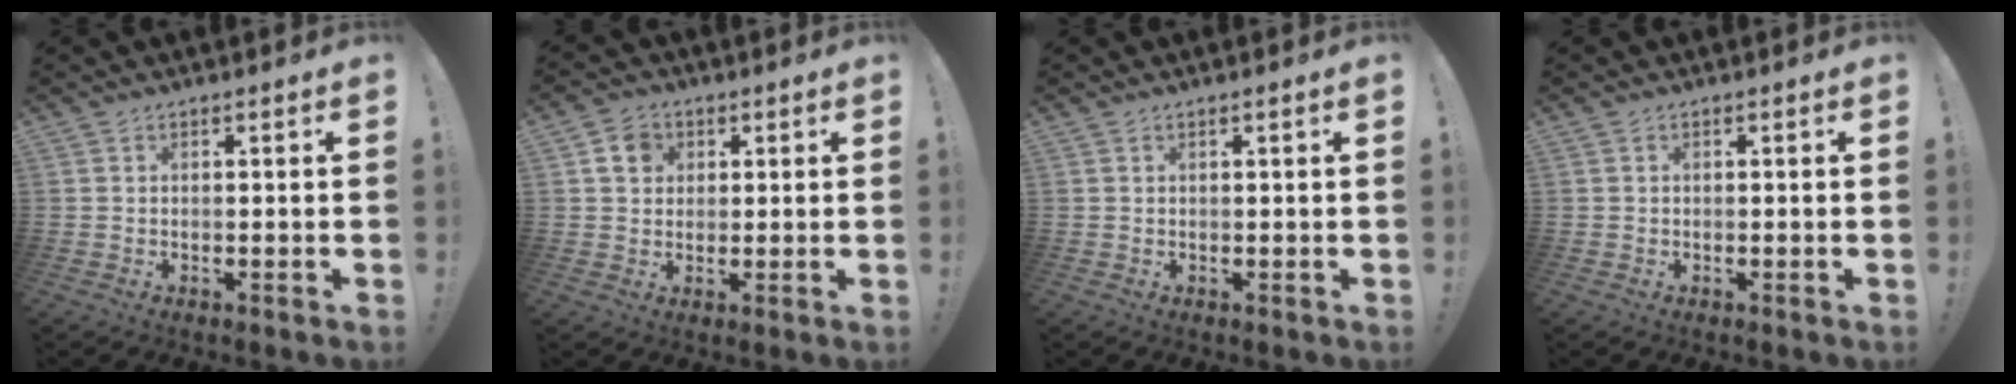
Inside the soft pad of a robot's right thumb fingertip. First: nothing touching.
{"total": 6.2, "force": [2.3, 5.2, 2.5], "torque": [-0.042, 0.003, 0.046]}
{"total": 0.8, "force": [0.3, -0.3, 0.7], "torque": [-0.012, -0.001, 0.003]}
{"total": 0.0}